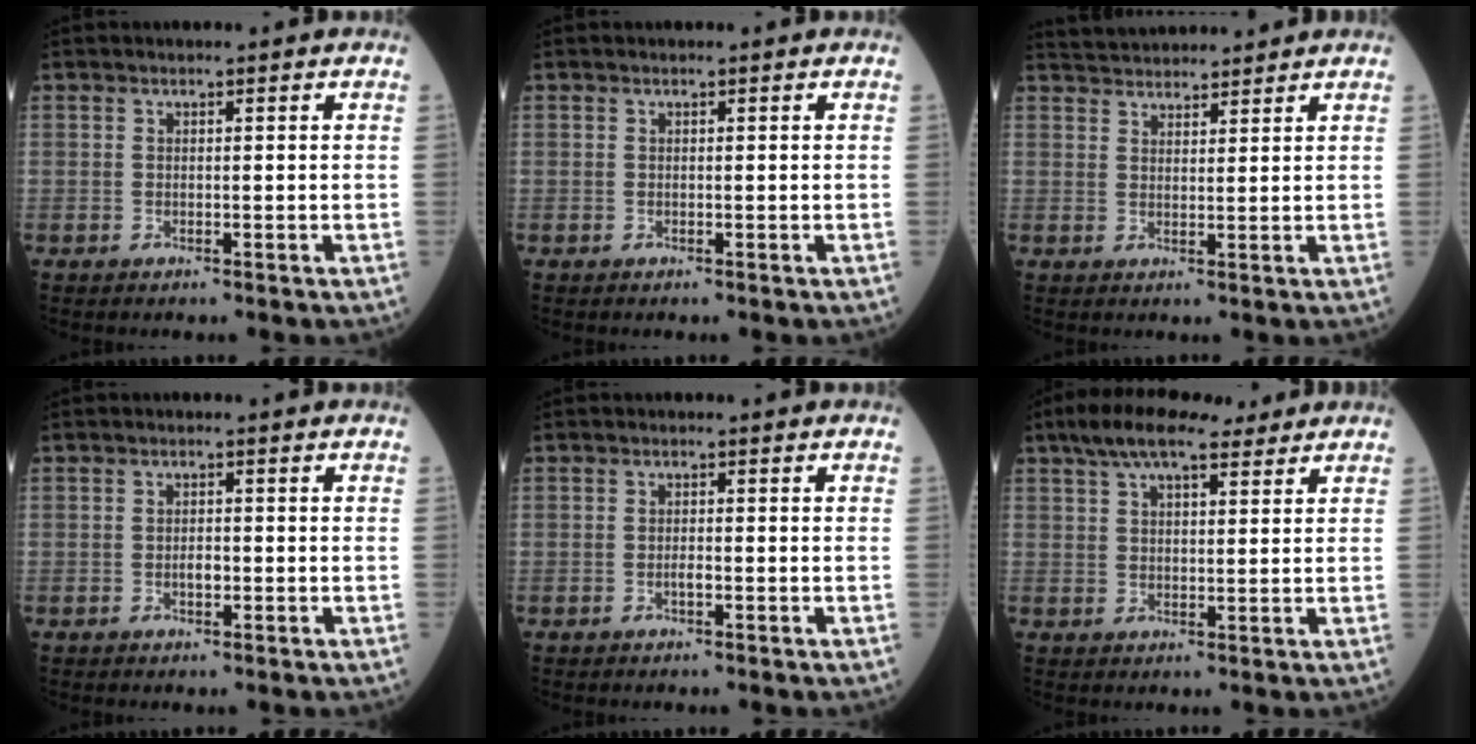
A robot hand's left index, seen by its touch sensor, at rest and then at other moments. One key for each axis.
{"total": 0.0}
{"total": 7.4, "fx": 7.1, "fy": 1.2, "fz": 1.5, "tx": -0.029, "ty": 0.034, "tz": 0.113}
{"total": 1.5, "fx": -0.5, "fy": 0.7, "fz": 1.2, "tx": -0.022, "ty": 0.003, "tz": -0.008}
{"total": 1.0, "fx": -0.5, "fy": 0.2, "fz": 0.8, "tx": -0.017, "ty": 0.002, "tz": -0.009}
{"total": 9.7, "fx": 7.2, "fy": 2.9, "fz": 5.8, "tx": -0.102, "ty": 0.038, "tz": 0.121}